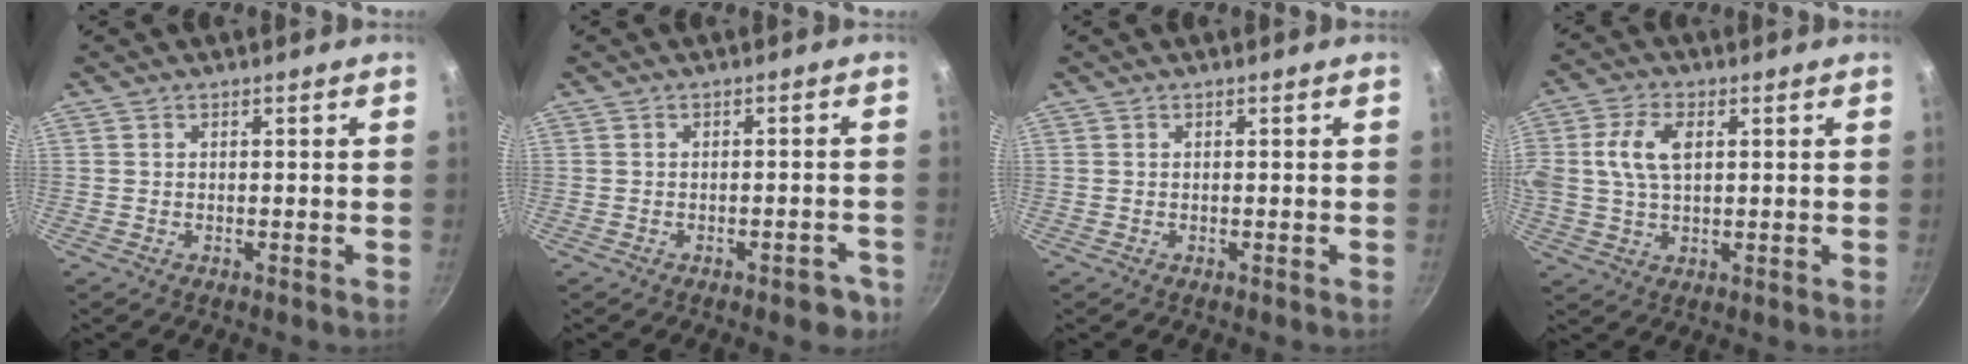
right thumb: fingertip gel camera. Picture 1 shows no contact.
{"total": 3.5, "force": [-2.3, 1.5, 2.1], "torque": [-0.015, 0.020, -0.026]}
{"total": 0.0}
{"total": 8.4, "force": [1.7, 4.9, 6.6], "torque": [-0.139, 0.008, 0.036]}